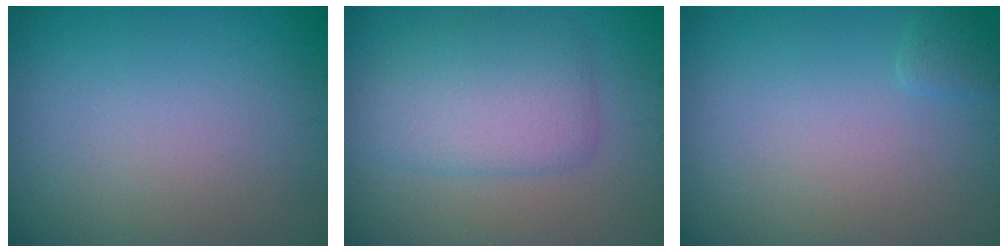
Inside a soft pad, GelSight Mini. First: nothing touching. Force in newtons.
{"total": 4.4, "press": 4.4, "slide": 0.1}
{"total": 0.8, "press": 0.8, "slide": 0.1}